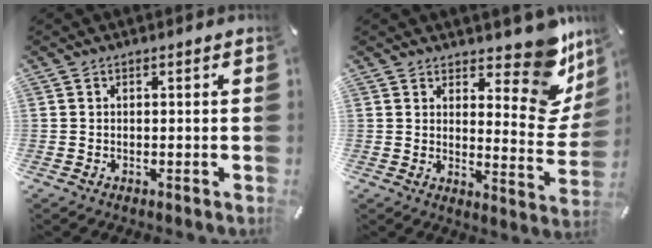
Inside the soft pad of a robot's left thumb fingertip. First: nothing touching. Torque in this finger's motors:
{"motor_torque": [0.77, -0.31, 0.18, -0.08, 0.03]}